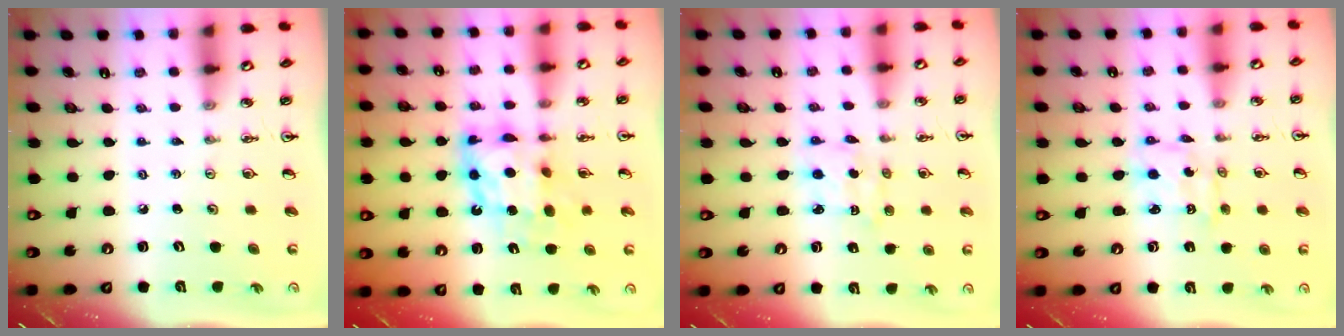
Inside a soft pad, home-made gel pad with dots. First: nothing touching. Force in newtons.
{"total": 11.4, "press": 11.4, "slide": 1.1}
{"total": 2.9, "press": 2.9, "slide": 0.4}
{"total": 2.7, "press": 2.7, "slide": 0.2}